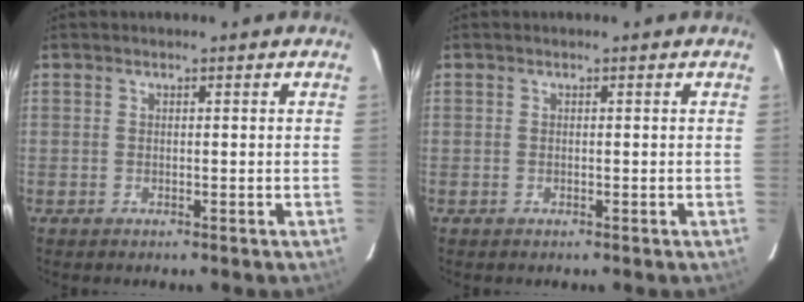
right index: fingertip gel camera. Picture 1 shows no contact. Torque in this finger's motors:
{"motor_torque": [0.00, 0.00, 0.02, 0.01]}